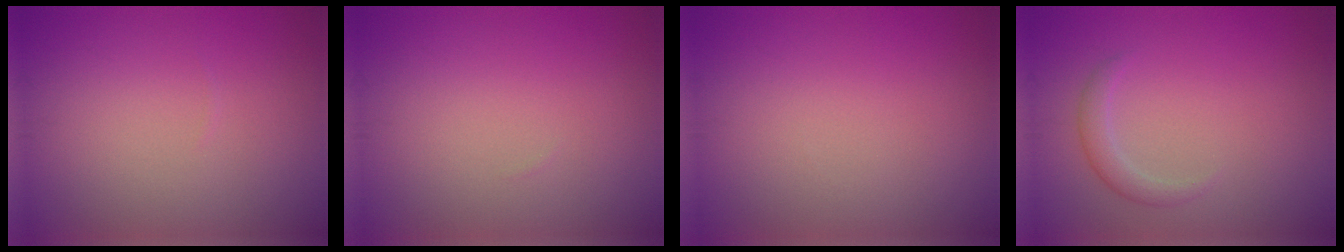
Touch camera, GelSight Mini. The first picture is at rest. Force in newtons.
{"total": 0.0}
{"total": 0.0}
{"total": 1.6, "press": 1.6, "slide": 0.1}